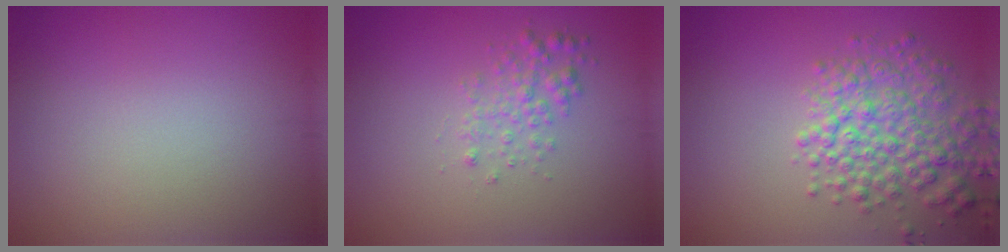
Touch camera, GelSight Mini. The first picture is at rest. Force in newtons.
{"total": 2.0, "press": 2.0, "slide": 0.0}
{"total": 5.6, "press": 5.6, "slide": 0.2}